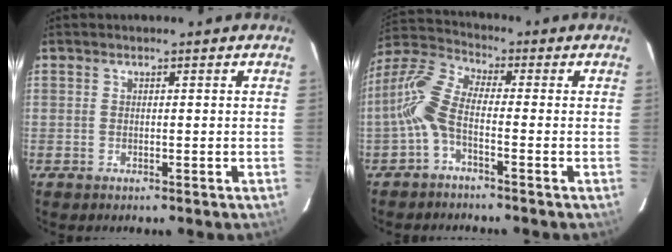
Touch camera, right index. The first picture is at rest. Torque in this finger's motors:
{"motor_torque": [0.92, -0.53, 0.62, 0.15]}